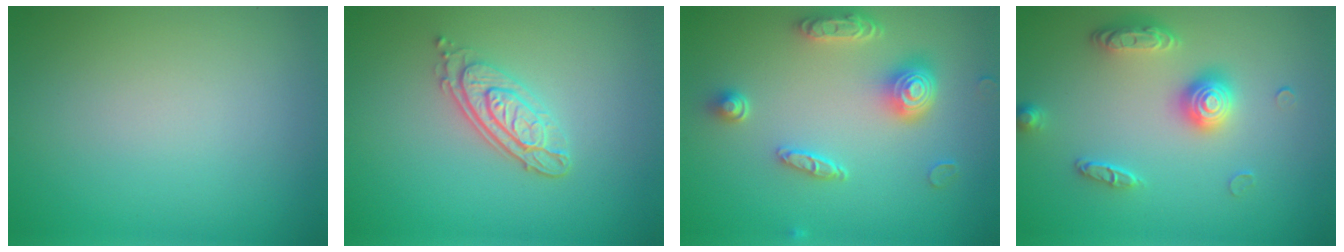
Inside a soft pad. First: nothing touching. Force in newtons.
{"total": 3.4, "press": 2.8, "slide": 1.9}
{"total": 4.7, "press": 3.8, "slide": 2.8}
{"total": 3.3, "press": 2.9, "slide": 1.6}